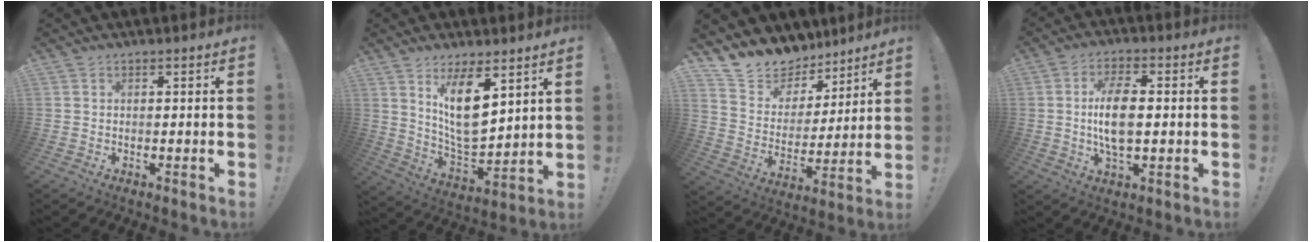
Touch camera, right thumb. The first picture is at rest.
{"total": 14.7, "force": [7.5, 6.7, 10.7], "torque": [-0.183, -0.052, 0.136]}
{"total": 10.9, "force": [9.2, 5.8, 0.8], "torque": [-0.026, -0.083, 0.170]}
{"total": 10.7, "force": [0.0, 4.8, 9.6], "torque": [-0.177, -0.009, -0.008]}